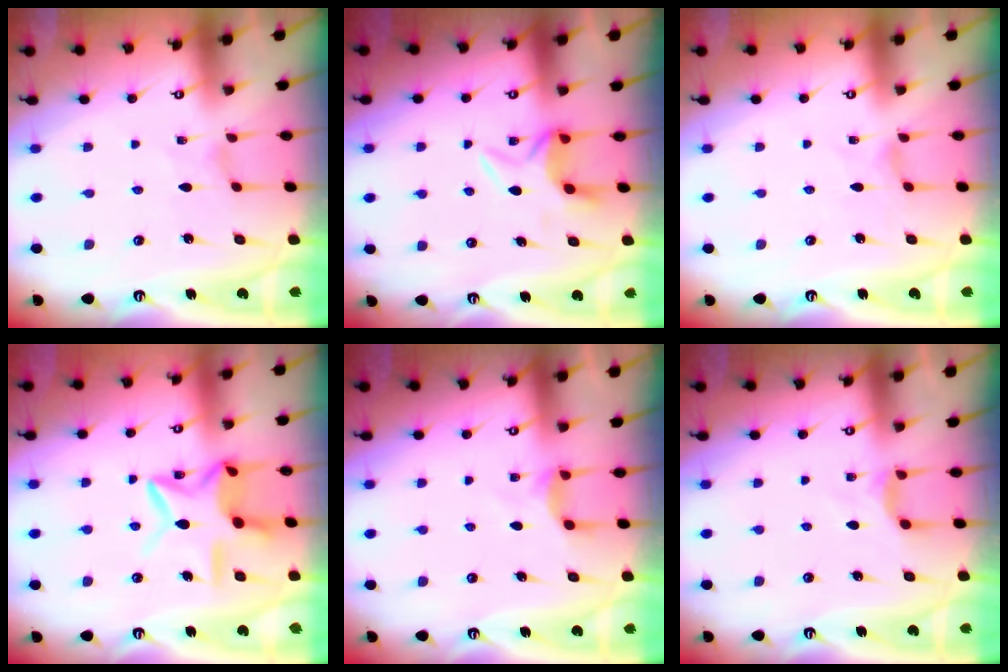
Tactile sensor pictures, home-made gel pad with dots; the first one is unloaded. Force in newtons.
{"total": 6.1, "press": 5.9, "slide": 1.6}
{"total": 0.0}
{"total": 12.8, "press": 12.7, "slide": 1.0}
{"total": 3.6, "press": 3.6, "slide": 0.4}
{"total": 2.9, "press": 2.9, "slide": 0.4}